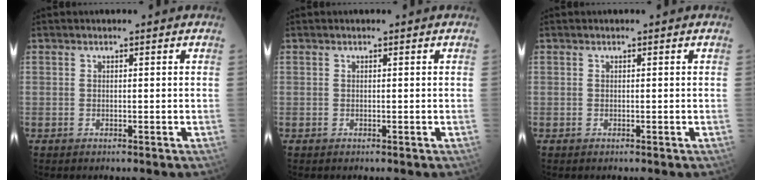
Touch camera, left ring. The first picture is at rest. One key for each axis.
{"total": 0.0}
{"total": 0.0}